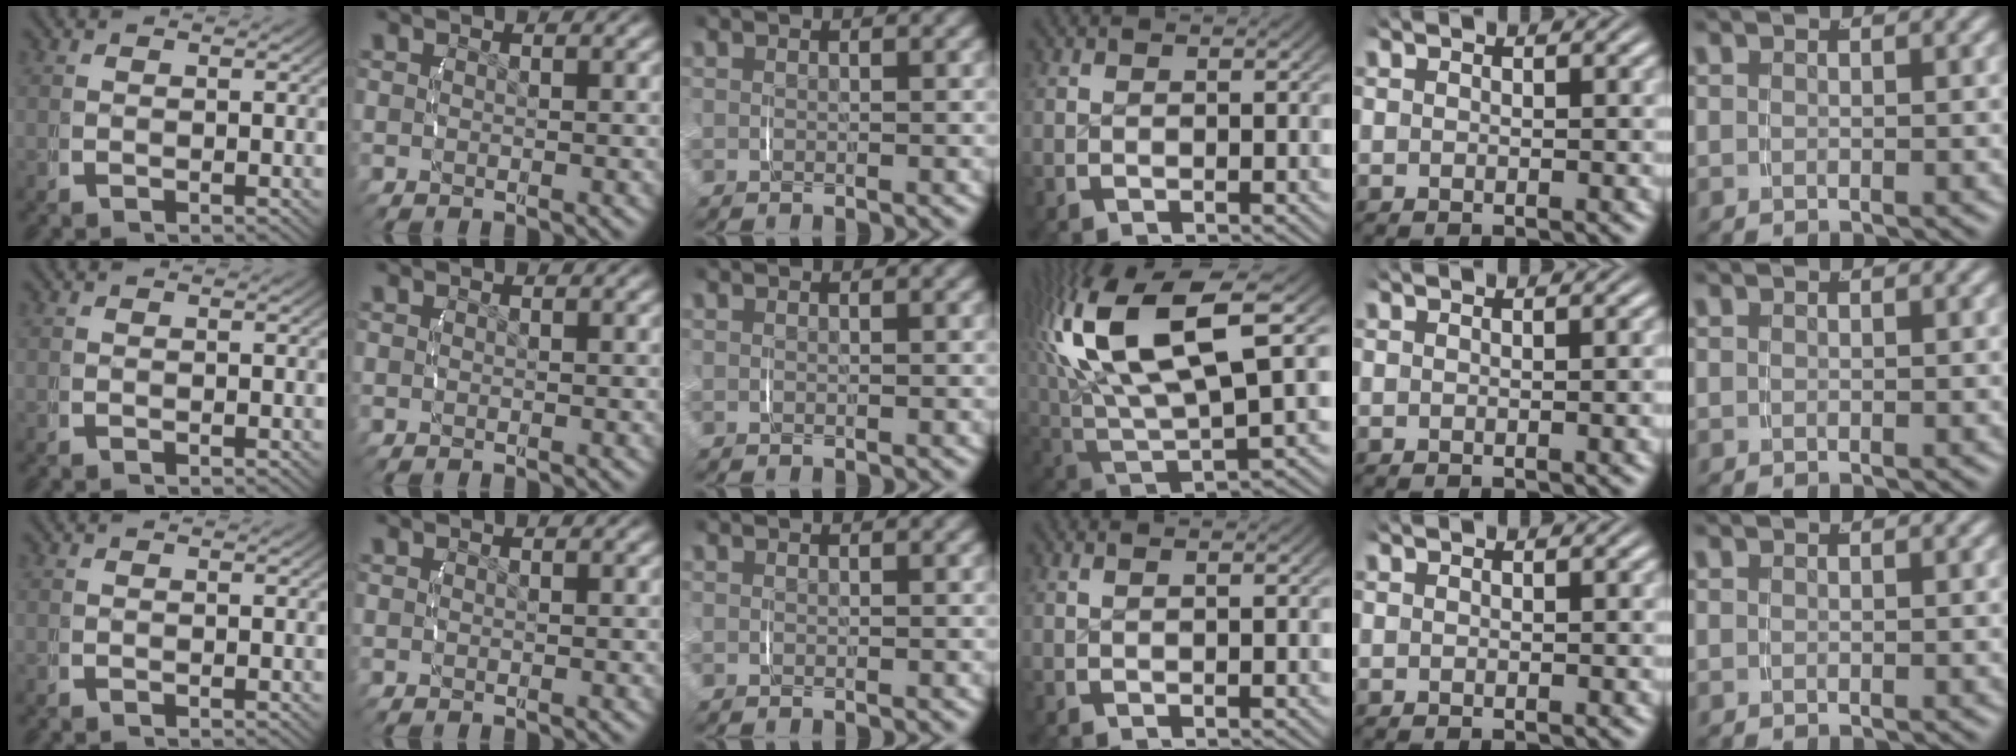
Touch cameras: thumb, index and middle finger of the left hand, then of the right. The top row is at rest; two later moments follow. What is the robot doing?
{"motion": "lift_and_place", "object": "string"}